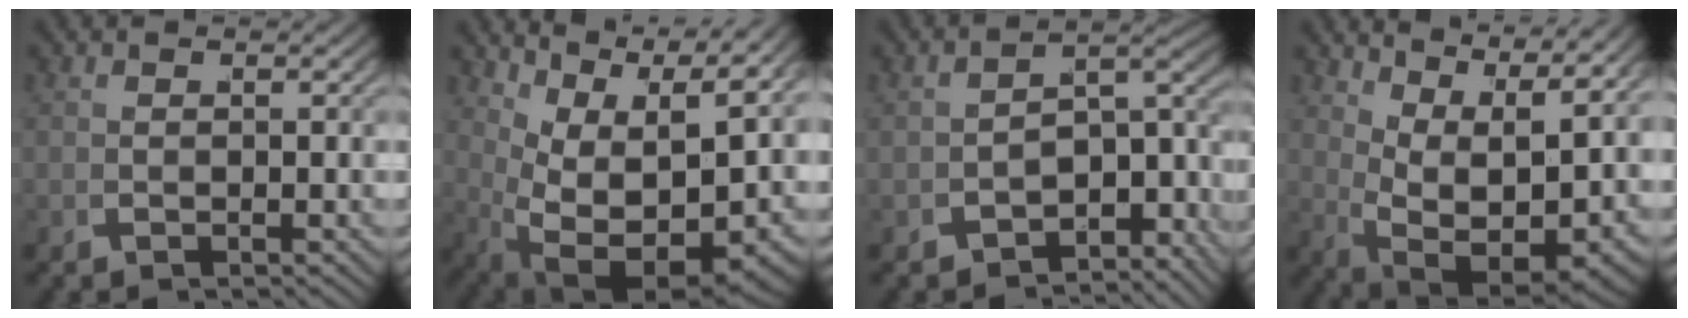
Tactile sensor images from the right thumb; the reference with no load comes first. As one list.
[{"total": 17.6, "force": [-0.3, 11.2, 13.6], "torque": [-0.257, -0.066, 0.029]}, {"total": 6.9, "force": [-3.3, 3.7, 4.8], "torque": [-0.071, -0.023, -0.039]}, {"total": 13.6, "force": [0.6, 8.4, 10.7], "torque": [-0.216, -0.062, 0.042]}]